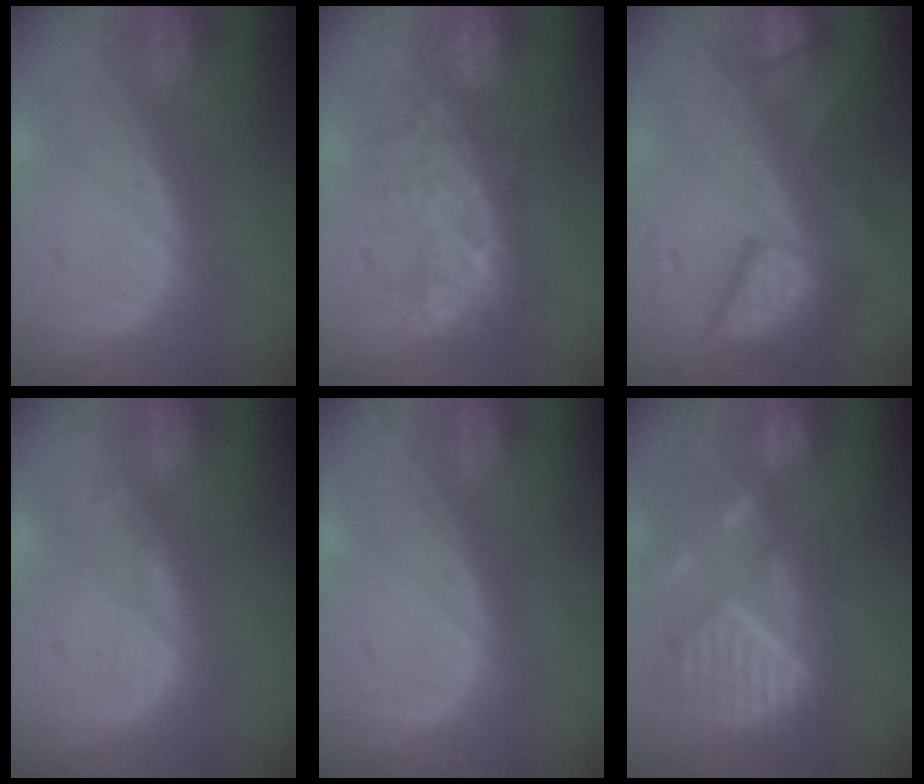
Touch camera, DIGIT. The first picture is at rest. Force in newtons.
{"total": 8.0, "press": 7.6, "slide": 2.5}
{"total": 7.8, "press": 7.8, "slide": 0.4}
{"total": 1.6, "press": 1.6, "slide": 0.2}
{"total": 0.0}
{"total": 11.9, "press": 10.3, "slide": 5.9}